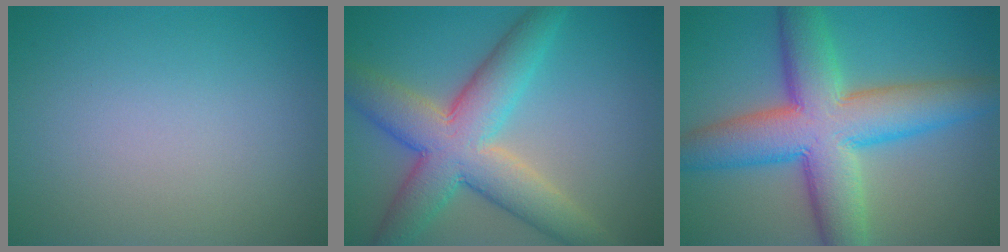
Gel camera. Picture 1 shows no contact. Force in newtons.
{"total": 8.8, "press": 8.8, "slide": 0.3}
{"total": 11.1, "press": 11.1, "slide": 0.3}